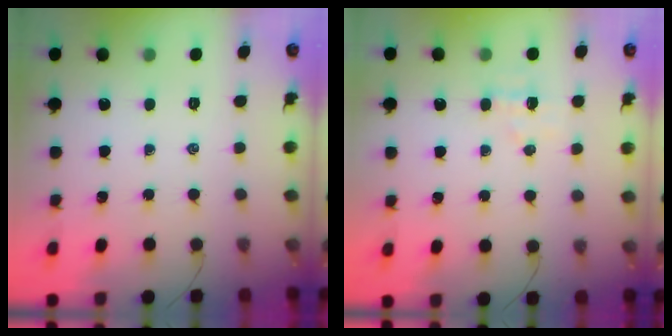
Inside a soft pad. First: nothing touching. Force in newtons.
{"total": 4.7, "press": 4.5, "slide": 1.4}